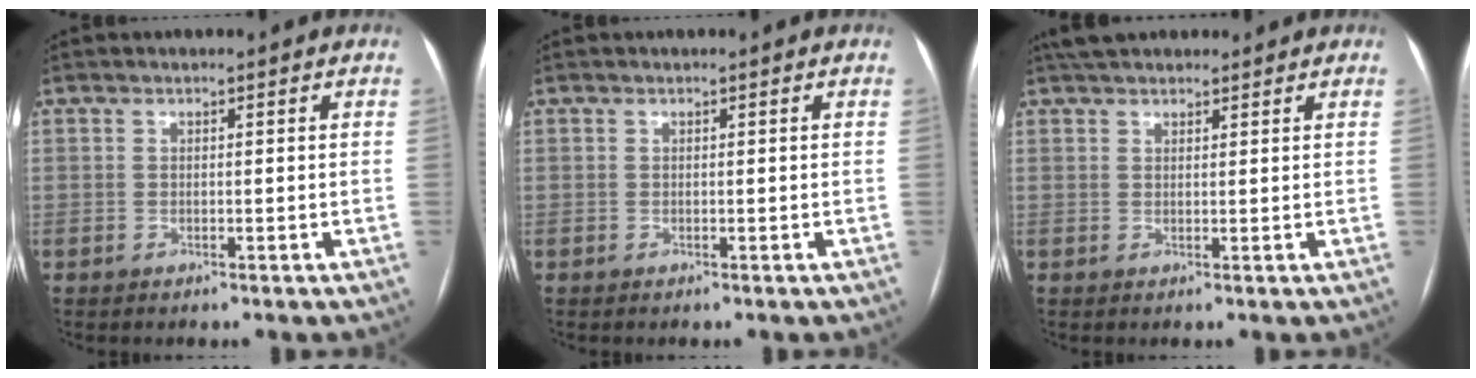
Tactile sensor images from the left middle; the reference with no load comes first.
{"total": 0.0}
{"total": 6.2, "force": [5.4, 2.1, 2.4], "torque": [-0.031, 0.037, 0.088]}